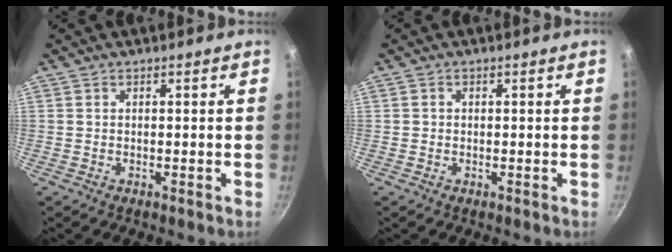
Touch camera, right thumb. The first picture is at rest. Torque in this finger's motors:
{"motor_torque": [-0.16, -0.16, -0.07, 0.11, -0.02]}